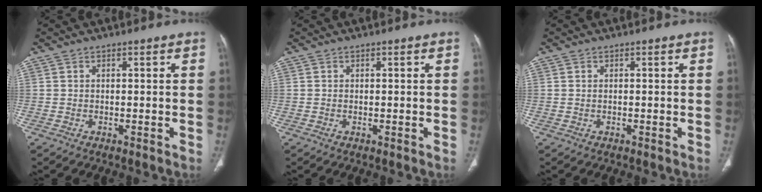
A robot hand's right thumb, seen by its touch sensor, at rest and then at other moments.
{"total": 0.0}
{"total": 0.0}